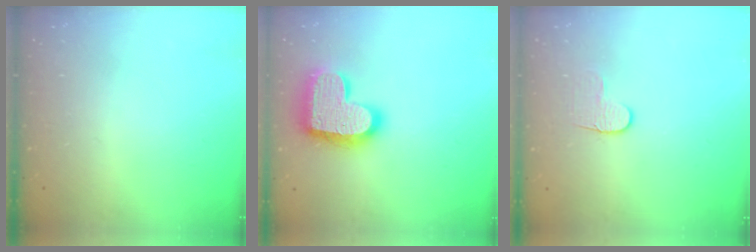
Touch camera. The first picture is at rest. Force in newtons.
{"total": 19.0, "press": 19.0, "slide": 1.1}
{"total": 6.2, "press": 6.1, "slide": 0.6}